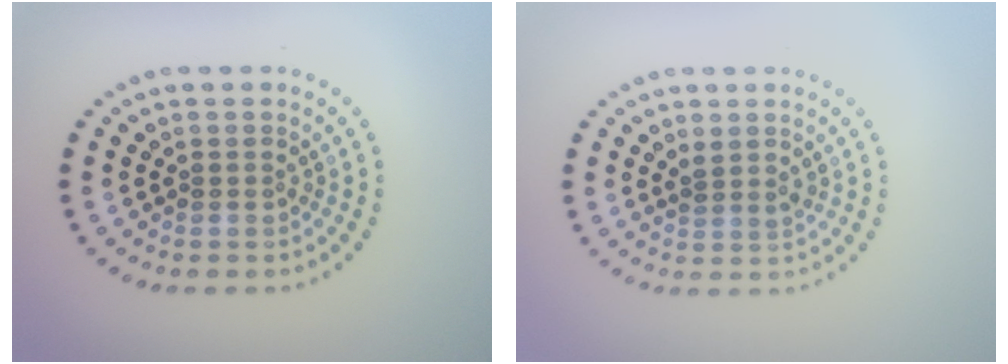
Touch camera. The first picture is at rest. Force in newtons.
{"total": 1.3, "press": 1.0, "slide": 0.9}